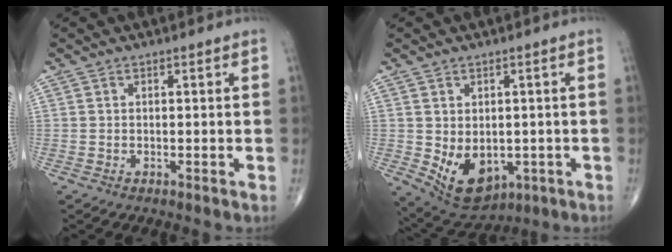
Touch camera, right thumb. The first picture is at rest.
{"total": 9.9, "force": [-2.0, 6.8, 7.0], "torque": [-0.089, -0.007, -0.007]}